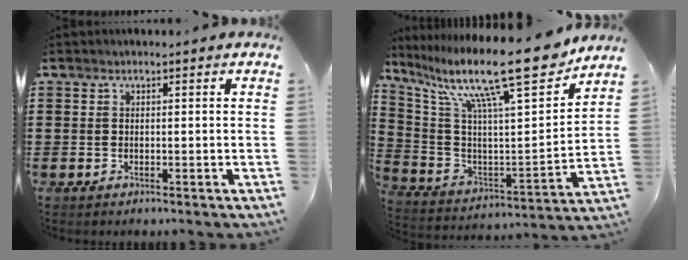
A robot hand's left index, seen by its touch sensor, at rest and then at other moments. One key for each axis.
{"total": 17.2, "fx": 12.9, "fy": 1.7, "fz": 11.1, "tx": -0.219, "ty": -0.082, "tz": 0.202}